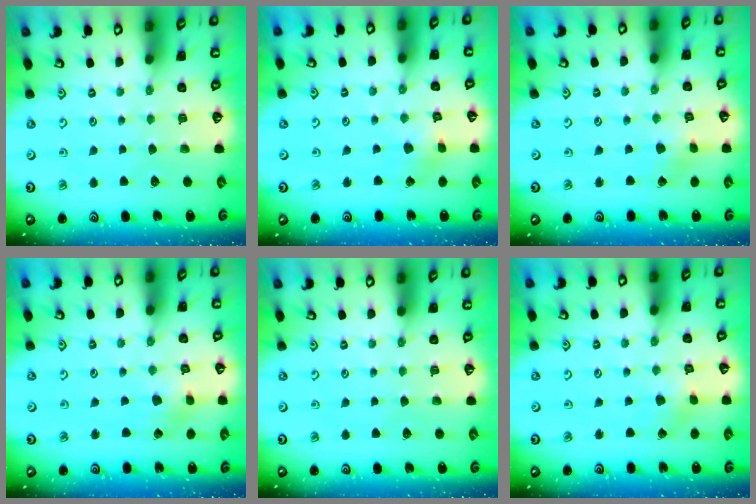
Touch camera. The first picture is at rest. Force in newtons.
{"total": 4.5, "press": 4.5, "slide": 0.4}
{"total": 1.8, "press": 1.8, "slide": 0.1}
{"total": 3.0, "press": 2.9, "slide": 0.5}
{"total": 0.0}
{"total": 2.2, "press": 2.2, "slide": 0.3}